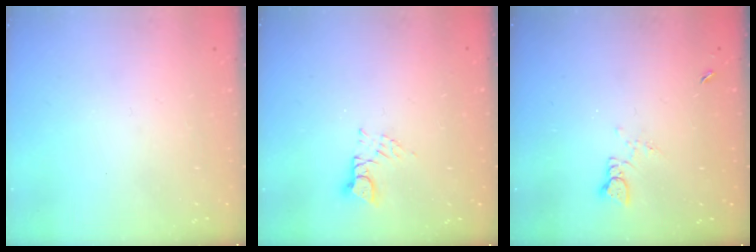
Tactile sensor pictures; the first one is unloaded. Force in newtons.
{"total": 2.8, "press": 2.8, "slide": 0.3}
{"total": 1.0, "press": 1.0, "slide": 0.1}